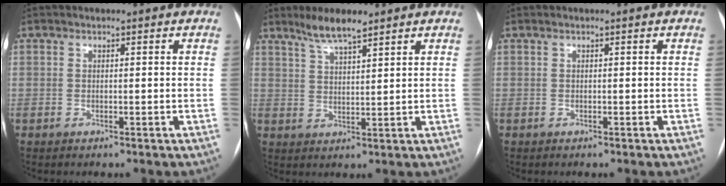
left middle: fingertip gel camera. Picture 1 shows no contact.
{"total": 5.4, "force": [4.4, 0.6, 3.1], "torque": [-0.063, 0.003, 0.083]}
{"total": 0.0}